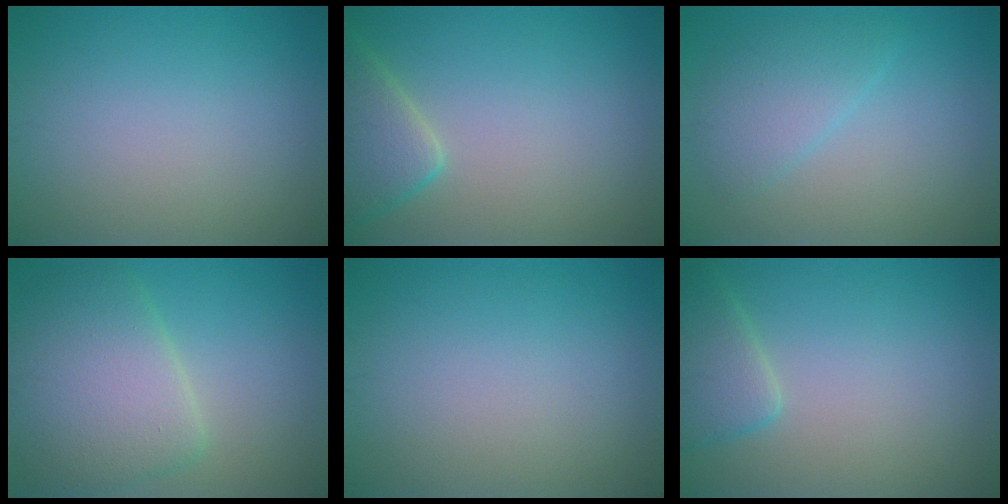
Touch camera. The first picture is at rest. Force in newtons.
{"total": 4.2, "press": 4.1, "slide": 0.3}
{"total": 3.0, "press": 3.0, "slide": 0.1}
{"total": 6.8, "press": 6.8, "slide": 0.6}
{"total": 0.0}
{"total": 3.0, "press": 3.0, "slide": 0.3}